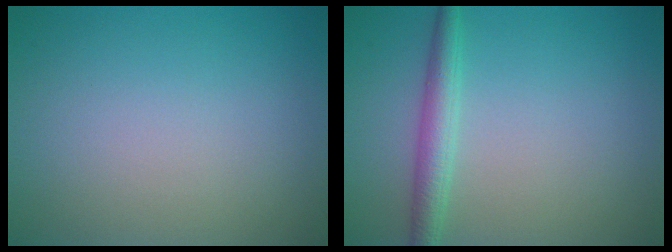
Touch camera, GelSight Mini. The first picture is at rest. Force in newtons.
{"total": 2.6, "press": 2.6, "slide": 0.0}